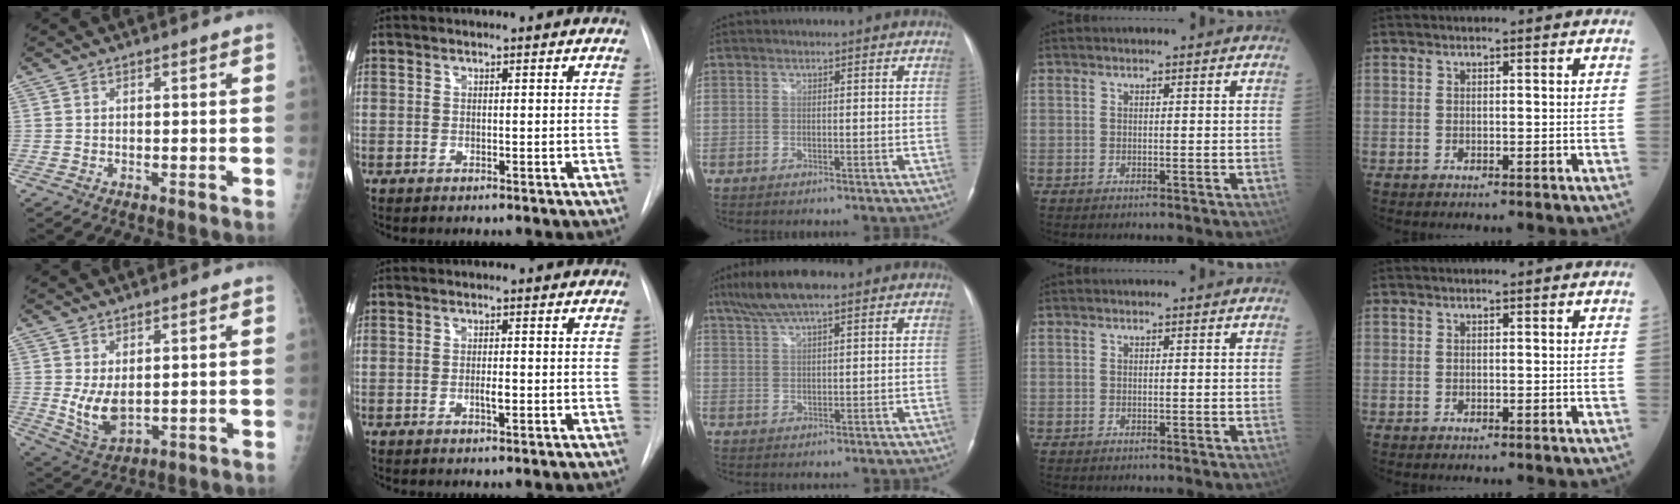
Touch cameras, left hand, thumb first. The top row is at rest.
{"thumb": {"total": 6.8, "force": [0.8, 3.9, 5.5], "torque": [-0.094, -0.021, 0.030]}, "index": {"total": 1.4, "force": [-0.7, 0.3, 1.2], "torque": [-0.023, -0.006, -0.012]}, "middle": {"total": 7.5, "force": [5.4, 1.2, 5.1], "torque": [-0.100, 0.020, 0.094]}}